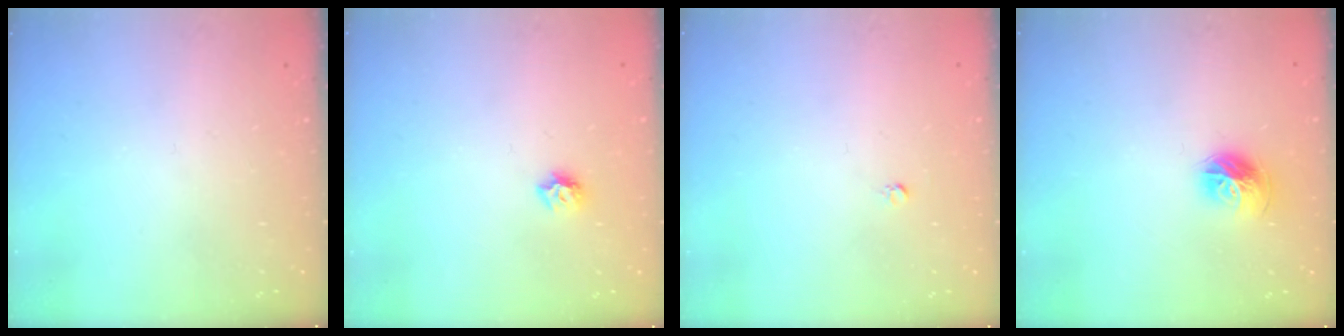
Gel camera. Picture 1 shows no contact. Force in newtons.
{"total": 5.8, "press": 5.8, "slide": 0.7}
{"total": 2.5, "press": 2.5, "slide": 0.2}
{"total": 10.0, "press": 9.9, "slide": 1.2}